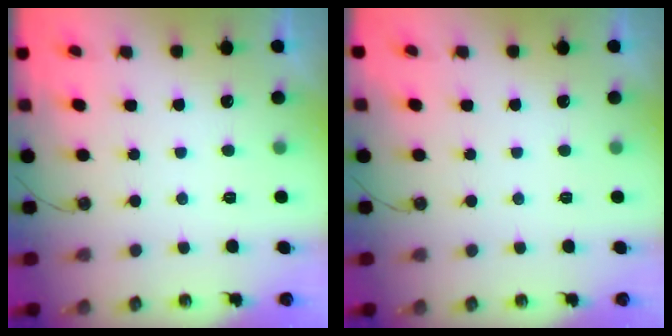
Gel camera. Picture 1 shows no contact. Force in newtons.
{"total": 0.0}